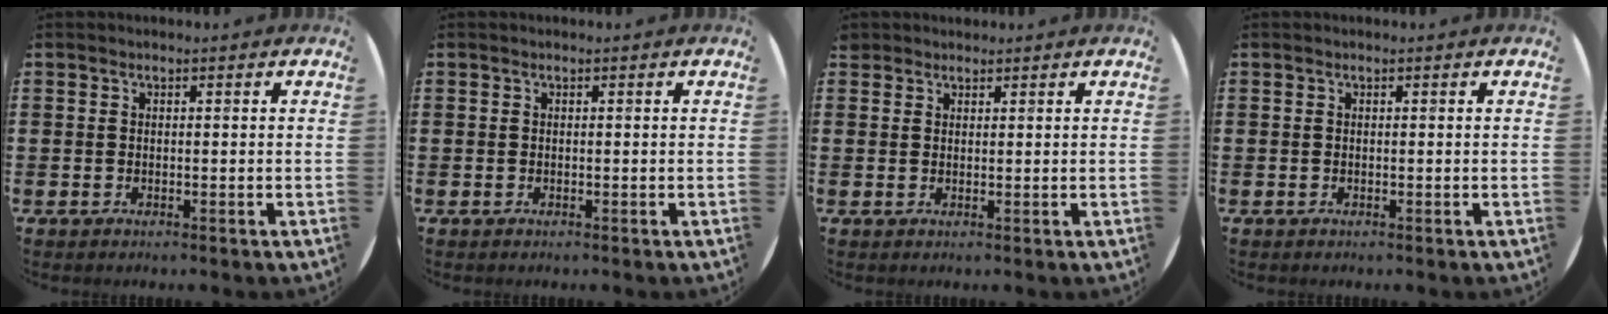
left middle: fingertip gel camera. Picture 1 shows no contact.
{"total": 0.0}
{"total": 1.3, "force": [1.2, 0.5, -0.1], "torque": [0.000, 0.003, 0.024]}
{"total": 0.0}